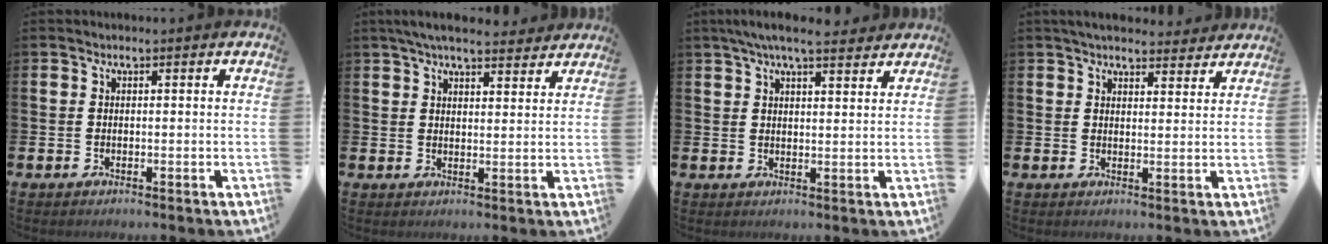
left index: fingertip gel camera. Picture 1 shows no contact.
{"total": 5.2, "force": [4.8, 1.0, 1.8], "torque": [-0.047, -0.012, 0.087]}
{"total": 5.5, "force": [4.8, 0.9, 2.4], "torque": [-0.051, -0.014, 0.085]}
{"total": 4.2, "force": [4.1, 0.9, 0.8], "torque": [-0.017, -0.017, 0.074]}